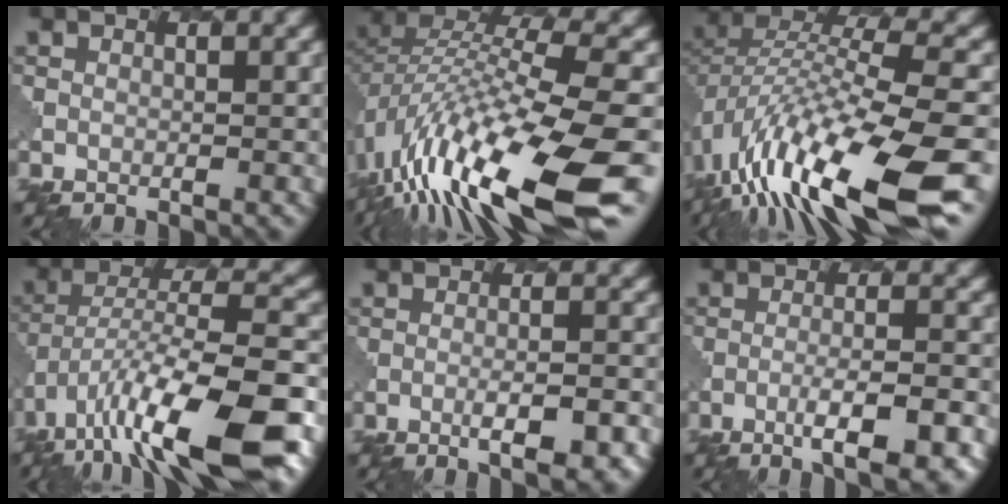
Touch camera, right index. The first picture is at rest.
{"total": 16.1, "force": [-8.0, 4.0, 13.4], "torque": [-0.271, 0.007, -0.135]}
{"total": 14.6, "force": [-7.7, 4.2, 11.7], "torque": [-0.233, 0.003, -0.131]}
{"total": 12.8, "force": [-6.9, 3.8, 10.1], "torque": [-0.177, 0.003, -0.114]}
{"total": 4.0, "force": [-1.6, 0.8, 3.5], "torque": [-0.056, 0.002, -0.021]}
{"total": 5.5, "force": [-2.6, 1.1, 4.7], "torque": [-0.072, 0.002, -0.039]}